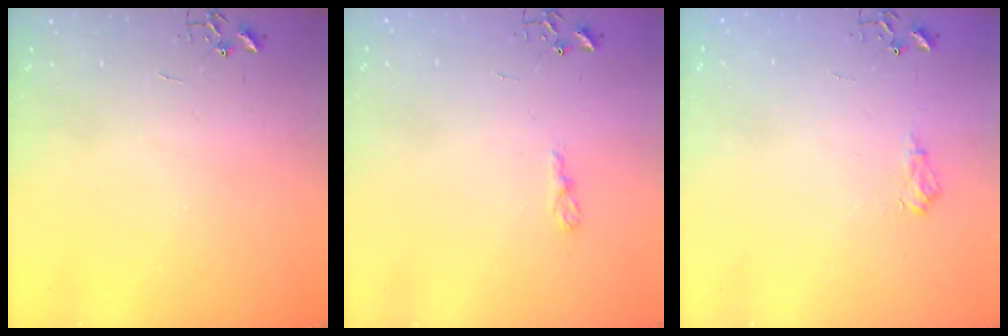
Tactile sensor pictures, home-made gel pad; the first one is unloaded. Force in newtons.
{"total": 4.4, "press": 4.4, "slide": 0.6}
{"total": 7.4, "press": 7.4, "slide": 0.9}